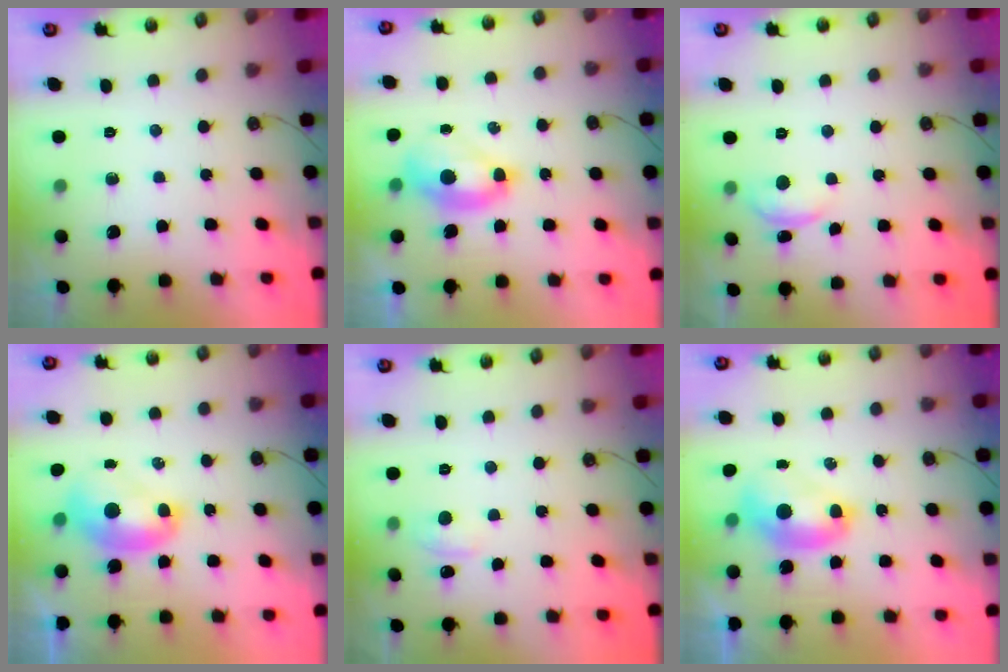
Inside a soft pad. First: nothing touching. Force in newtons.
{"total": 4.3, "press": 4.2, "slide": 0.7}
{"total": 1.0, "press": 0.7, "slide": 0.7}
{"total": 1.9, "press": 1.9, "slide": 0.0}
{"total": 0.8, "press": 0.1, "slide": 0.8}
{"total": 2.5, "press": 2.5, "slide": 0.1}